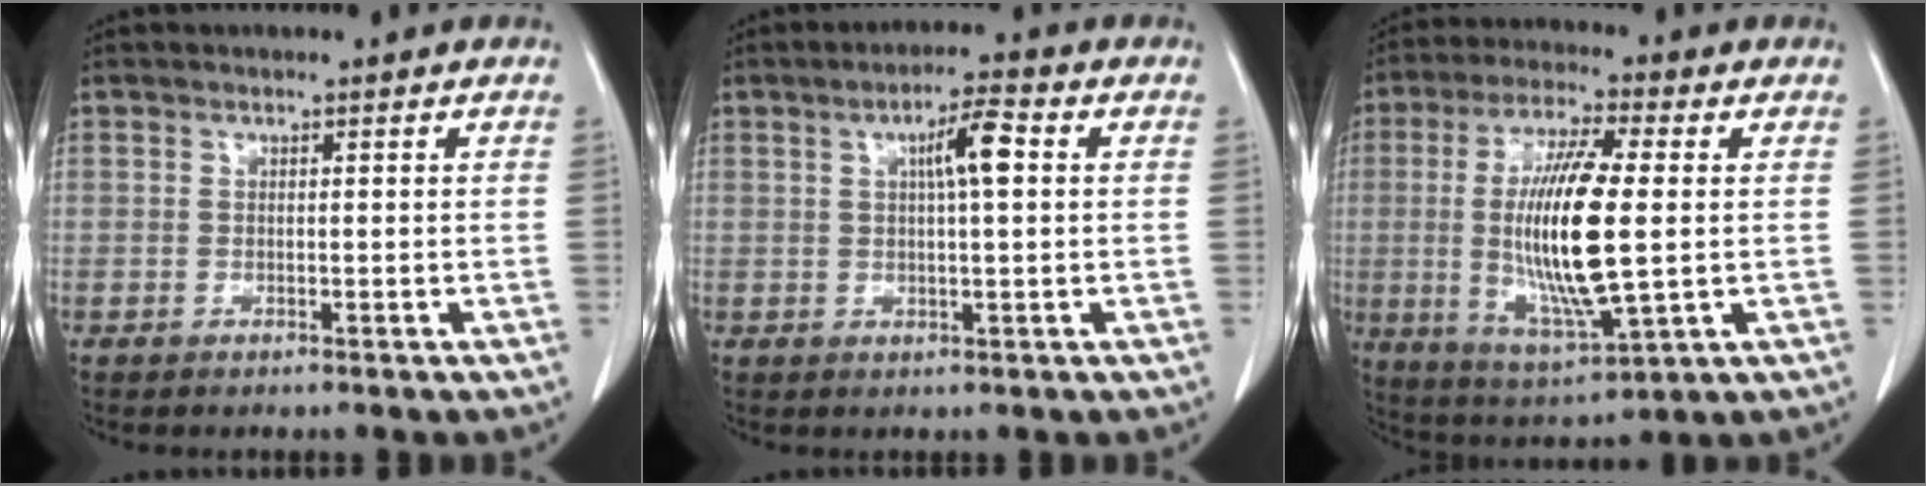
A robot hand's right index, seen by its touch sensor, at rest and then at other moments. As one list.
[{"total": 5.4, "force": [1.3, 0.5, 5.2], "torque": [-0.090, 0.009, 0.020]}, {"total": 16.1, "force": [0.1, 2.4, 16.0], "torque": [-0.317, -0.018, 0.002]}]